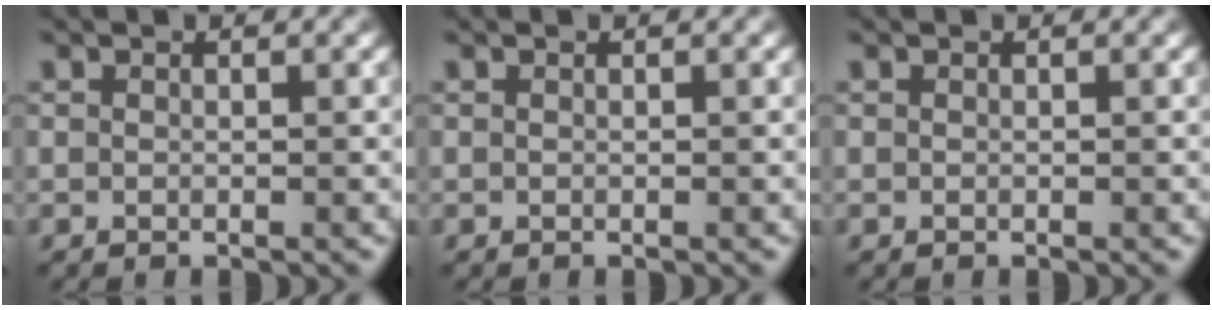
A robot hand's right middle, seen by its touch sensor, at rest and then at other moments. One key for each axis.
{"total": 0.0}
{"total": 0.0}